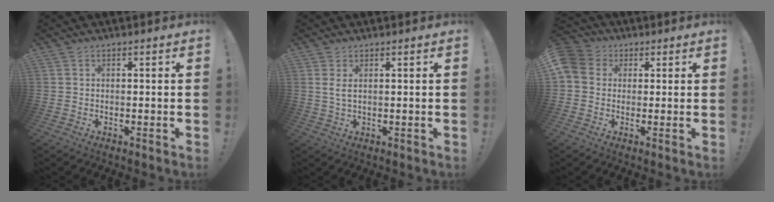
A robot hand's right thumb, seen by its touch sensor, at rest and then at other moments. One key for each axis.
{"total": 3.0, "fx": 1.3, "fy": 1.0, "fz": 2.5, "tx": -0.042, "ty": -0.001, "tz": 0.021}
{"total": 6.5, "fx": 1.1, "fy": 5.9, "fz": 2.5, "tx": -0.046, "ty": 0.003, "tz": 0.025}